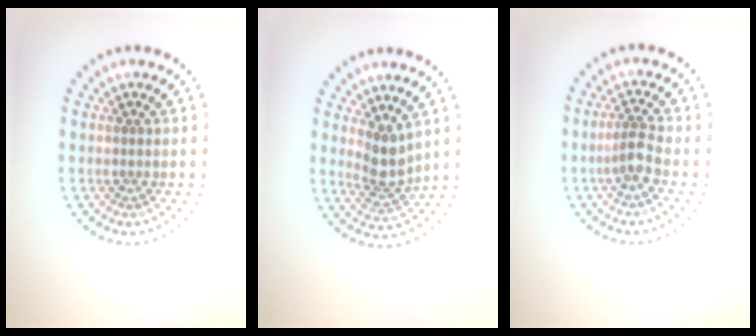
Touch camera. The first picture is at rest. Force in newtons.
{"total": 2.8, "press": 2.2, "slide": 1.7}
{"total": 2.0, "press": 1.6, "slide": 1.1}